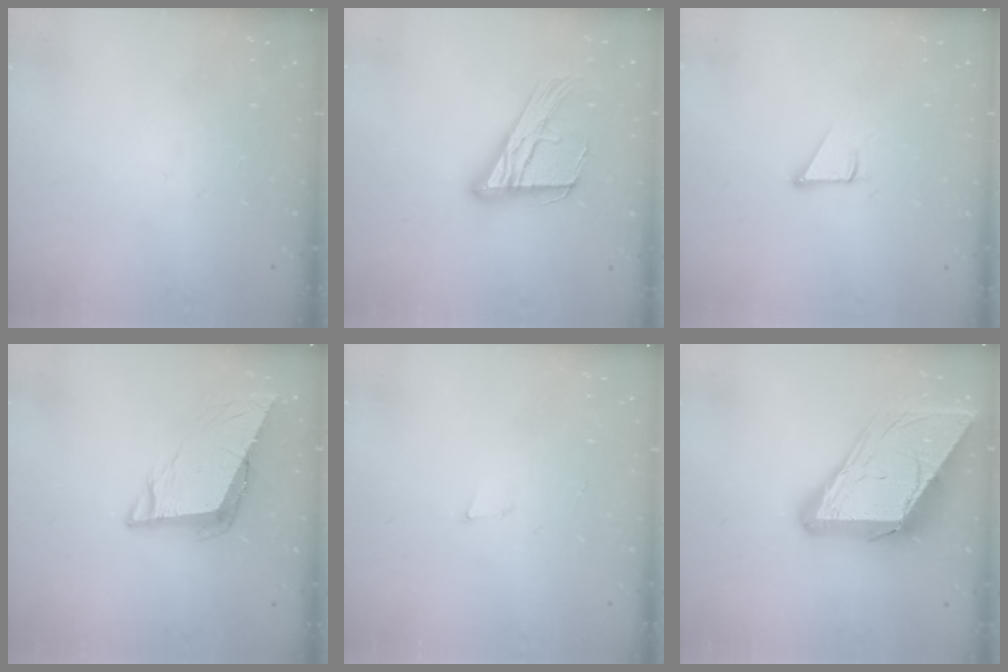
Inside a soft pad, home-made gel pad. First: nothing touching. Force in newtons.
{"total": 17.1, "press": 17.0, "slide": 1.7}
{"total": 1.6, "press": 1.6, "slide": 0.2}
{"total": 9.8, "press": 9.3, "slide": 3.0}
{"total": 3.5, "press": 2.3, "slide": 2.6}
{"total": 17.5, "press": 17.4, "slide": 1.7}